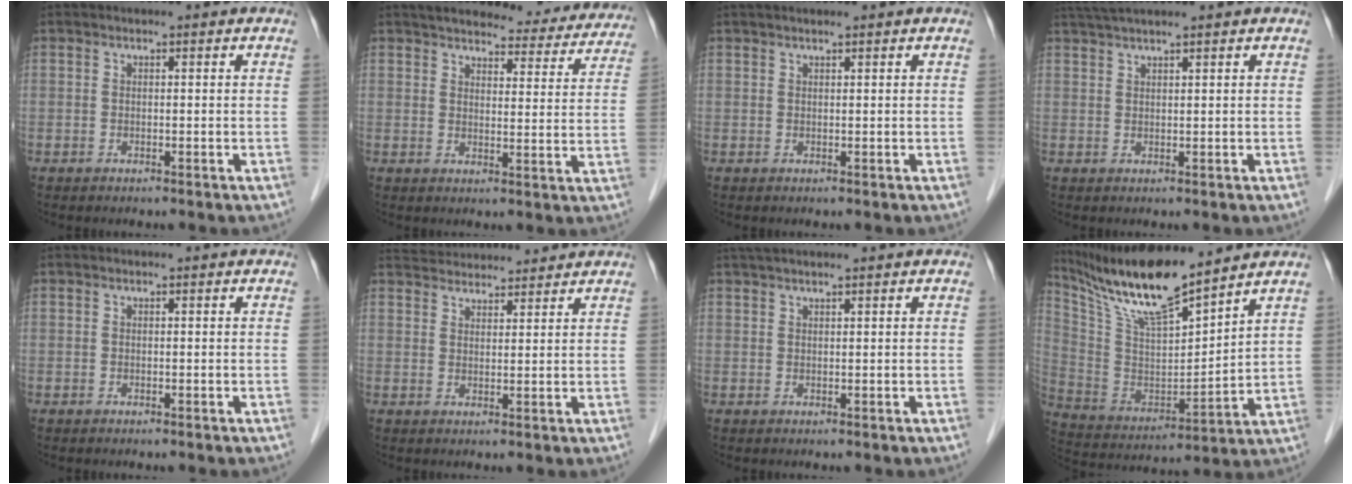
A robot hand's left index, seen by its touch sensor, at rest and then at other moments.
{"total": 17.5, "force": [15.9, 4.7, 5.7], "torque": [-0.049, -0.006, 0.174]}
{"total": 2.9, "force": [2.5, -0.1, 1.6], "torque": [-0.018, 0.028, 0.043]}
{"total": 5.0, "force": [4.3, -0.5, 2.5], "torque": [-0.046, 0.031, 0.083]}
{"total": 0.0}
{"total": 9.6, "force": [9.3, 1.5, 2.0], "torque": [-0.035, 0.034, 0.139]}
{"total": 4.7, "force": [4.0, 0.1, 2.4], "torque": [-0.036, 0.033, 0.072]}
{"total": 15.1, "force": [13.1, 0.8, 7.6], "torque": [-0.156, -0.005, 0.253]}